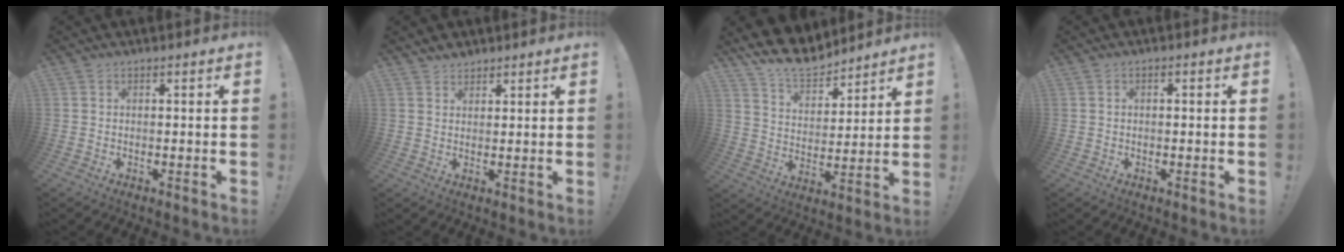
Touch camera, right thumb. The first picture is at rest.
{"total": 3.0, "force": [2.6, 1.4, 0.3], "torque": [0.006, -0.018, 0.048]}
{"total": 11.7, "force": [10.3, 4.5, 3.2], "torque": [-0.068, -0.084, 0.193]}
{"total": 0.9, "force": [-0.3, 0.6, 0.6], "torque": [-0.010, 0.004, -0.005]}